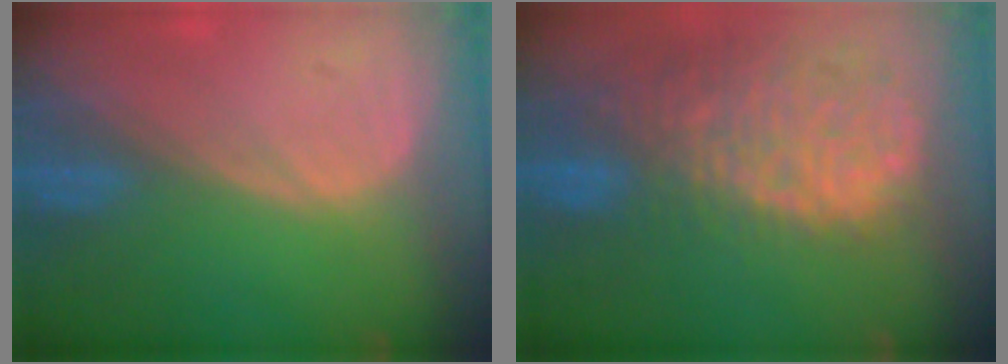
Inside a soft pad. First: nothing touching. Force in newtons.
{"total": 13.8, "press": 11.2, "slide": 8.0}